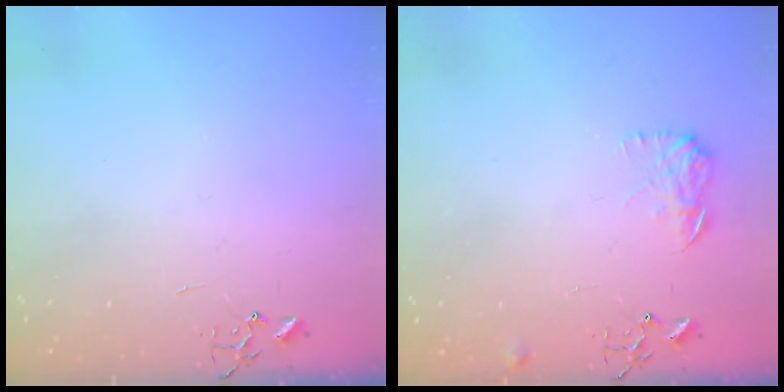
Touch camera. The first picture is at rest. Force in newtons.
{"total": 8.2, "press": 8.2, "slide": 0.4}